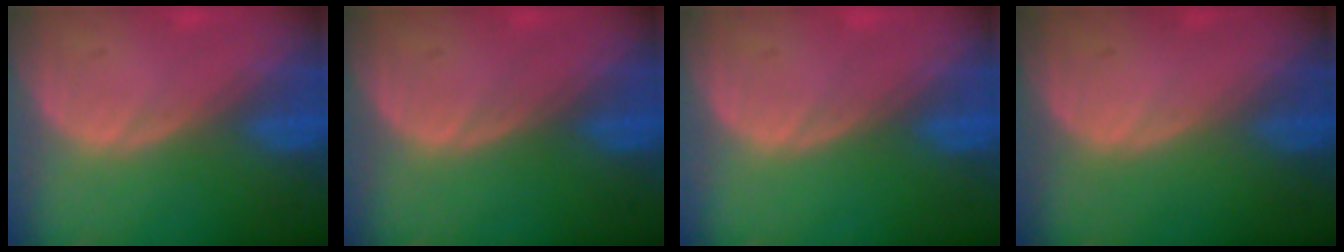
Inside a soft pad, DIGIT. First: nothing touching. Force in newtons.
{"total": 0.0}
{"total": 0.0}
{"total": 0.0}